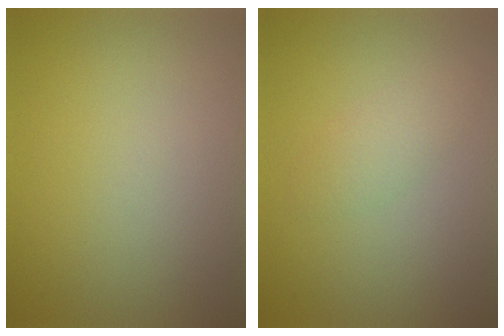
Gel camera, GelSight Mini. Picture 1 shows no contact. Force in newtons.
{"total": 1.5, "press": 1.5, "slide": 0.0}